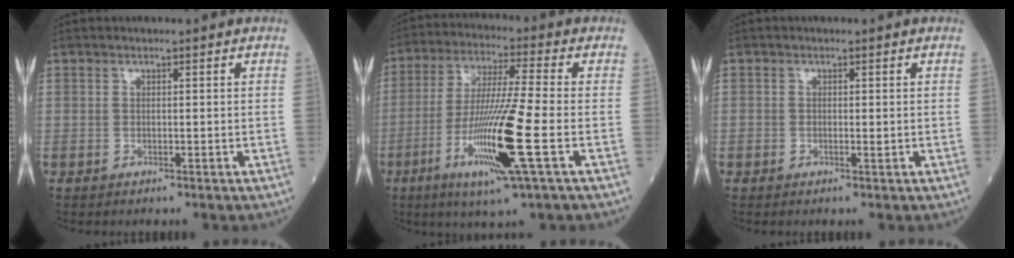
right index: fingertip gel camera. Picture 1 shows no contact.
{"total": 14.6, "force": [-4.6, -0.5, 13.8], "torque": [-0.277, -0.021, -0.087]}
{"total": 0.9, "force": [-0.2, 0.6, 0.7], "torque": [-0.011, -0.001, -0.003]}